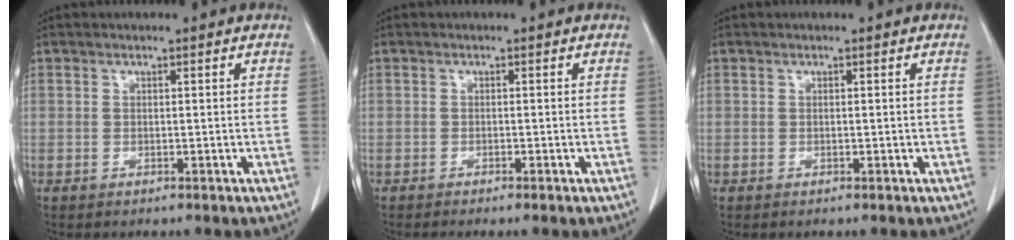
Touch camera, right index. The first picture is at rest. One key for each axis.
{"total": 1.3, "fx": -1.0, "fy": -0.1, "fz": 0.8, "tx": -0.014, "ty": -0.001, "tz": -0.016}
{"total": 0.0}